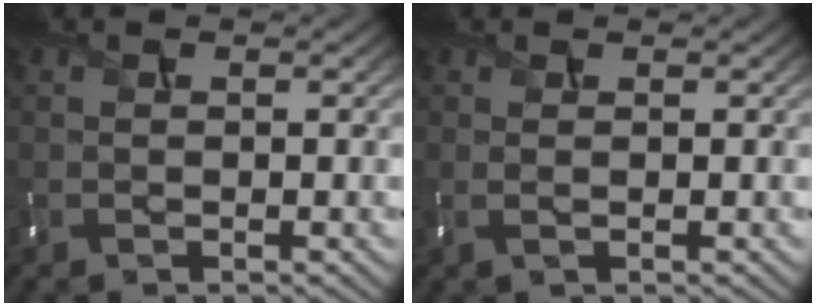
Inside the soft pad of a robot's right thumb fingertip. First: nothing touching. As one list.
[{"total": 1.0, "force": [0.4, 0.0, 1.0], "torque": [-0.023, 0.006, 0.006]}]